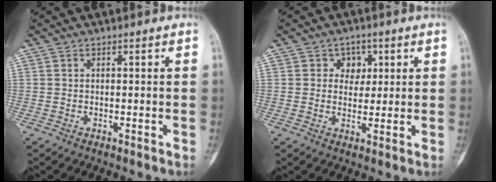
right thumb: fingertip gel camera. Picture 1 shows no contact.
{"total": 4.2, "force": [1.4, 3.6, 1.6], "torque": [0.013, -0.001, 0.015]}